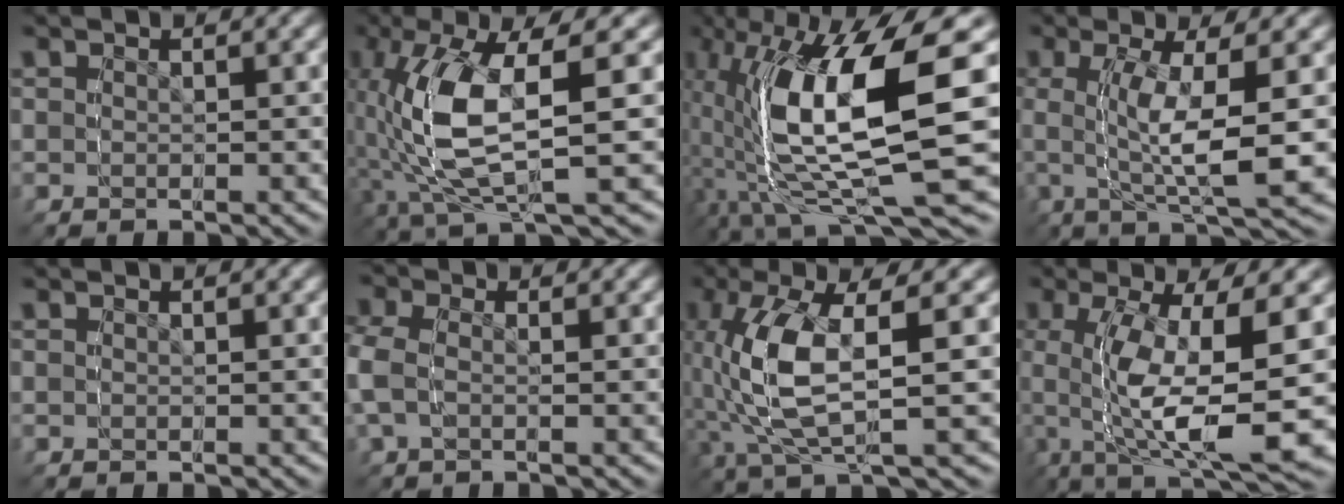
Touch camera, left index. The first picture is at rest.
{"total": 8.7, "force": [1.4, 4.1, 7.5], "torque": [-0.174, 0.022, 0.027]}
{"total": 12.7, "force": [2.0, 6.4, 10.8], "torque": [-0.214, 0.020, 0.032]}
{"total": 3.7, "force": [0.9, -0.8, 3.4], "torque": [-0.066, 0.032, 0.009]}
{"total": 0.0}
{"total": 1.4, "force": [-1.4, 0.0, 0.2], "torque": [-0.019, -0.005, -0.020]}
{"total": 5.7, "force": [0.6, 2.1, 5.2], "torque": [-0.127, 0.019, 0.021]}
{"total": 8.0, "force": [0.8, 1.9, 7.7], "torque": [-0.128, 0.040, 0.009]}